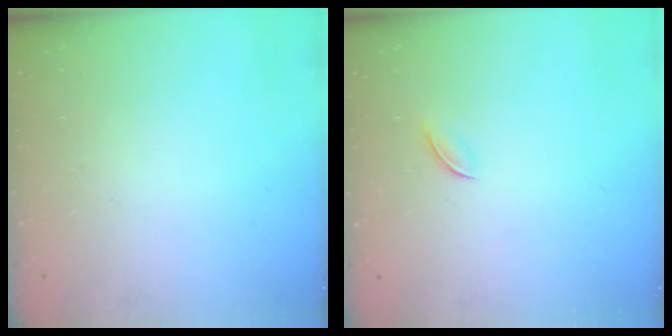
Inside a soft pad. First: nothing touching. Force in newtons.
{"total": 2.3, "press": 2.2, "slide": 0.7}